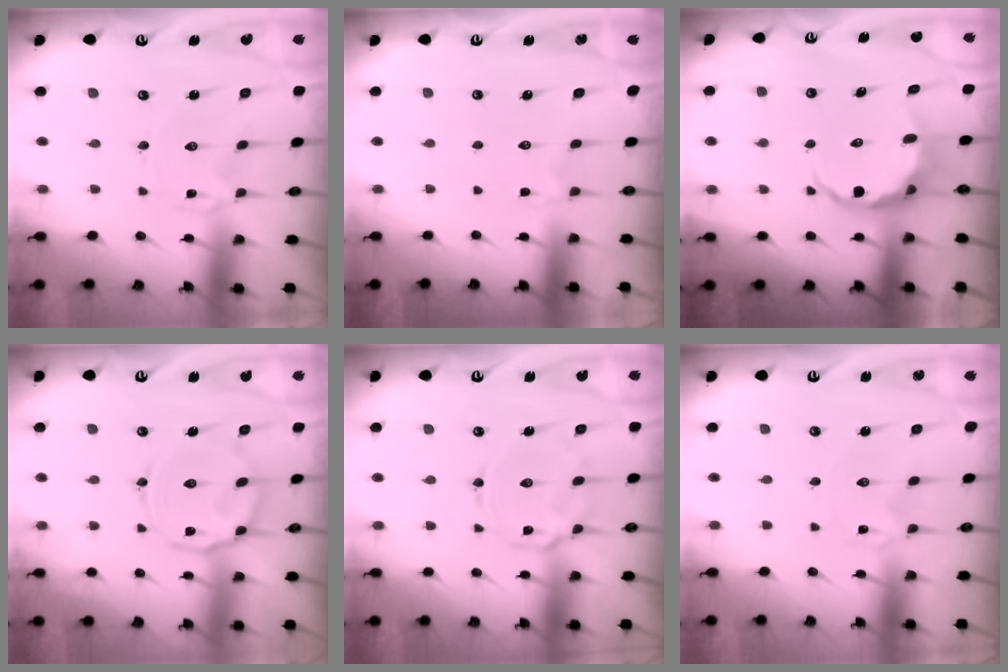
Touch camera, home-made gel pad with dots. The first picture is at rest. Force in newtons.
{"total": 2.0, "press": 1.7, "slide": 1.0}
{"total": 6.9, "press": 6.7, "slide": 1.8}
{"total": 9.3, "press": 9.2, "slide": 0.8}
{"total": 7.3, "press": 7.3, "slide": 0.4}
{"total": 0.0}